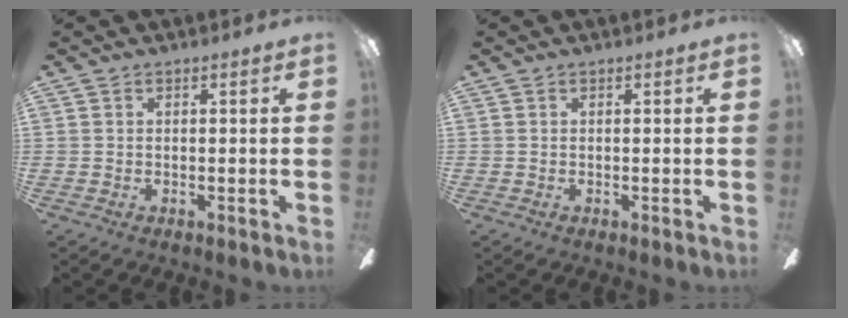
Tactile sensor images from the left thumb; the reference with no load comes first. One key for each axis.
{"total": 0.0}